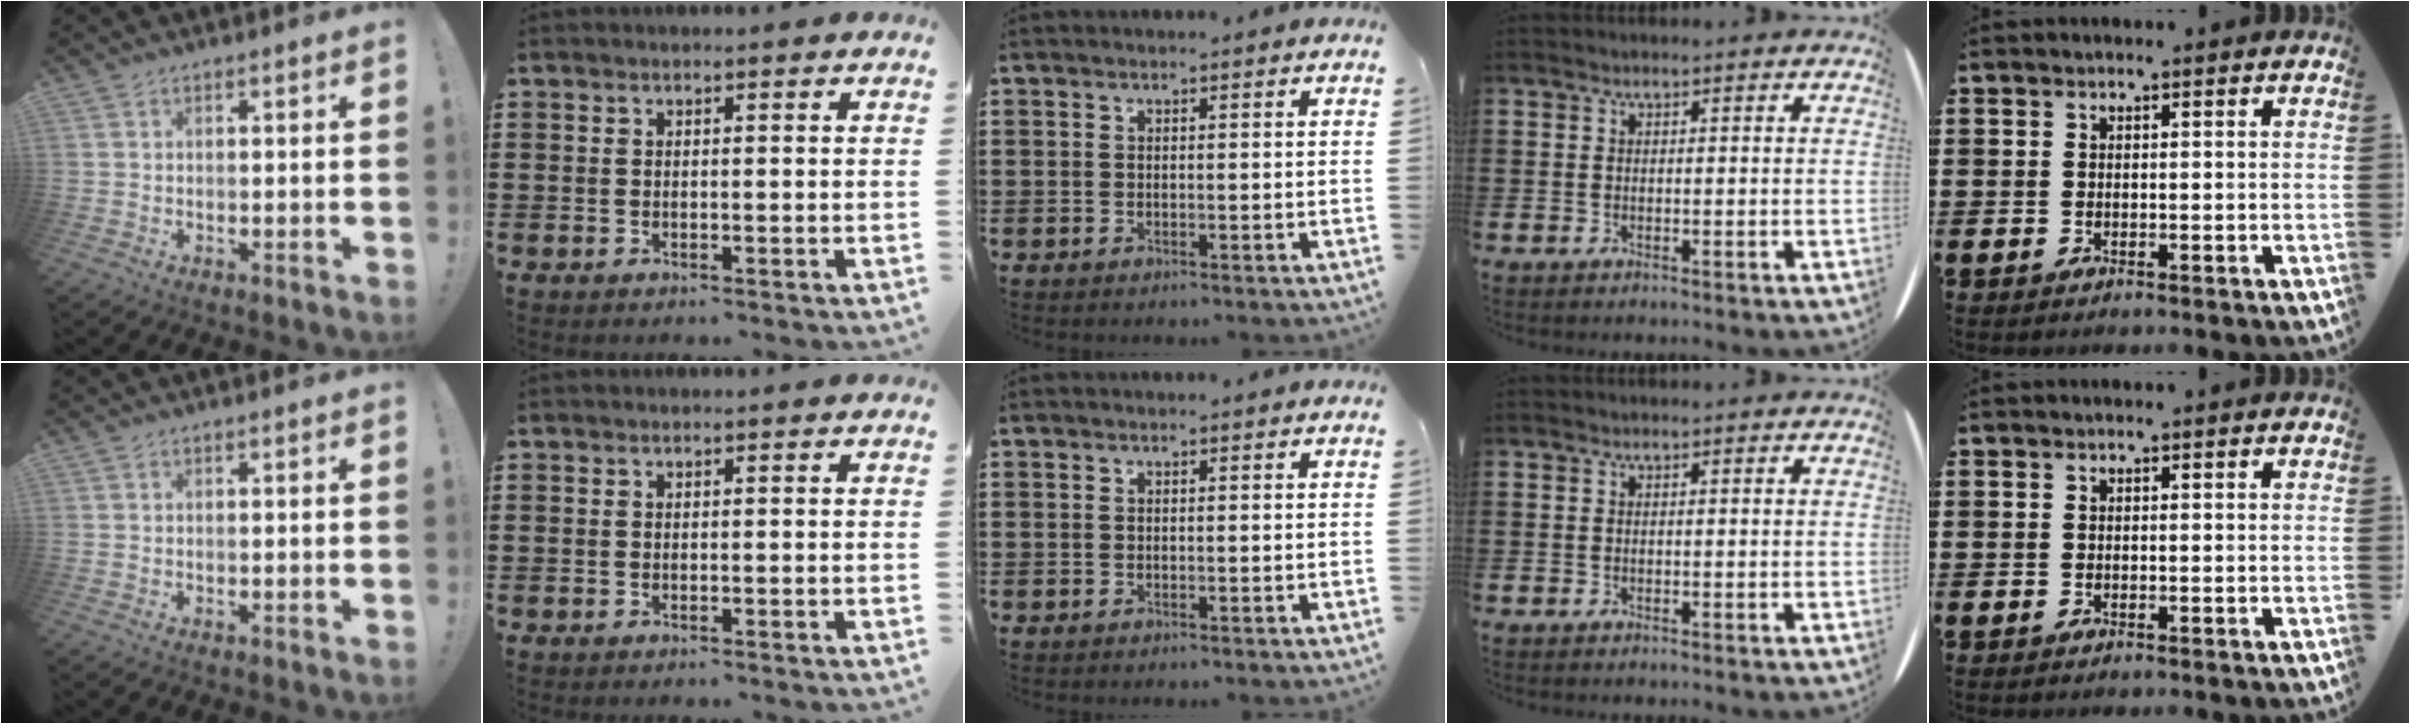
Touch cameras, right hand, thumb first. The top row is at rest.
{}